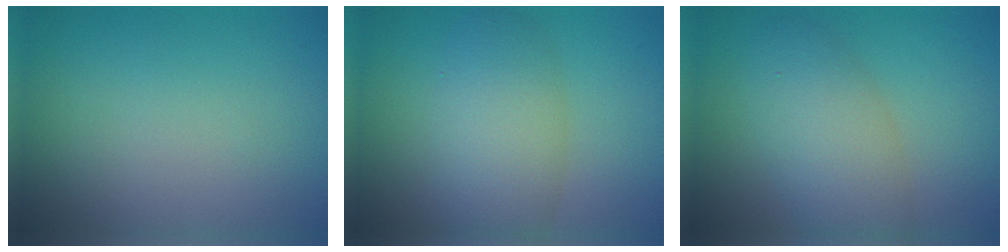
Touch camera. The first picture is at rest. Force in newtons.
{"total": 5.4, "press": 5.4, "slide": 0.1}
{"total": 5.3, "press": 5.3, "slide": 0.1}